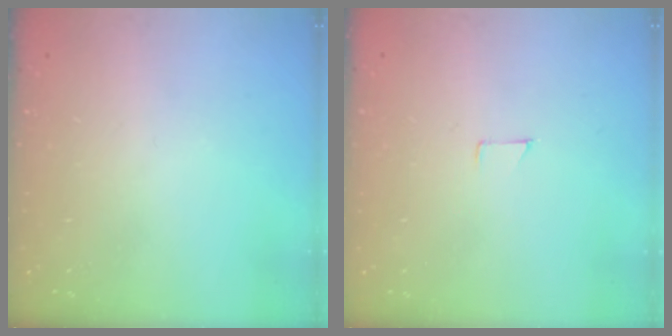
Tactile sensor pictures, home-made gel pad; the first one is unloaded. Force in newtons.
{"total": 3.8, "press": 3.8, "slide": 0.3}